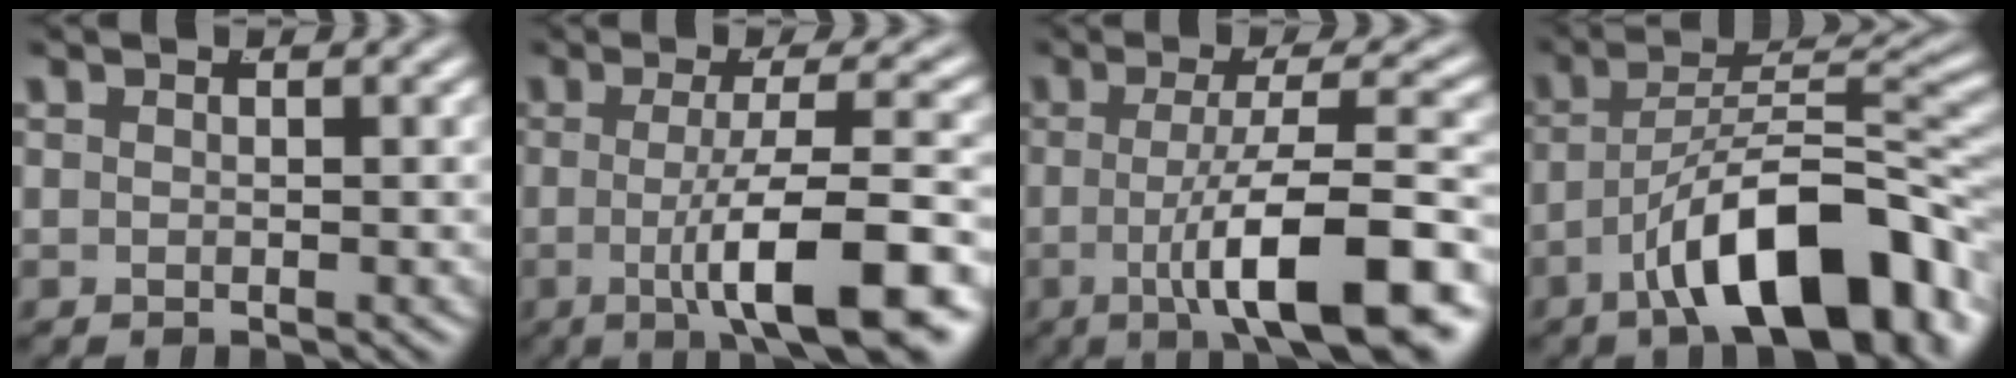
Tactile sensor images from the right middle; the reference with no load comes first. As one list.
[{"total": 8.4, "force": [-3.0, 1.5, 7.7], "torque": [-0.112, -0.009, -0.039]}, {"total": 9.4, "force": [-3.6, 2.0, 8.5], "torque": [-0.123, -0.010, -0.047]}, {"total": 10.9, "force": [-5.1, 4.0, 8.7], "torque": [-0.116, -0.012, -0.070]}]